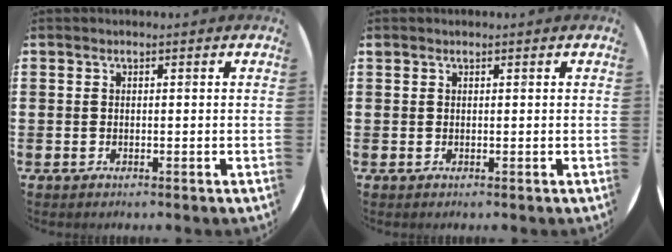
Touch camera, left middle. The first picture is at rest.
{"total": 0.0}